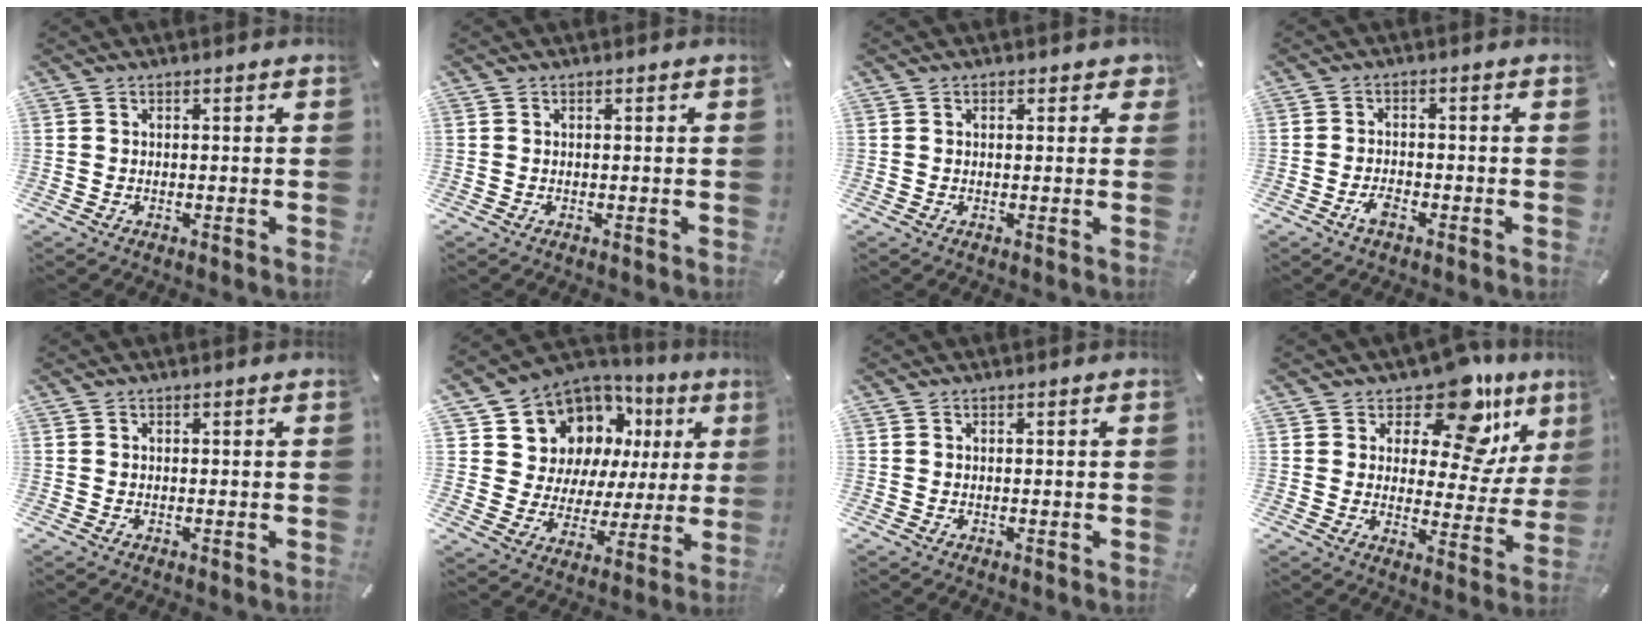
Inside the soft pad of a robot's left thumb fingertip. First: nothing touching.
{"total": 0.0}
{"total": 1.9, "force": [0.8, 1.3, 1.1], "torque": [-0.008, 0.001, 0.008]}
{"total": 3.1, "force": [-1.9, 1.5, 2.0], "torque": [-0.047, 0.005, -0.038]}
{"total": 0.0}
{"total": 11.8, "force": [6.9, 9.0, 3.2], "torque": [-0.069, -0.068, 0.132]}
{"total": 0.0}
{"total": 15.0, "force": [10.2, 7.0, 8.5], "torque": [-0.124, -0.083, 0.174]}